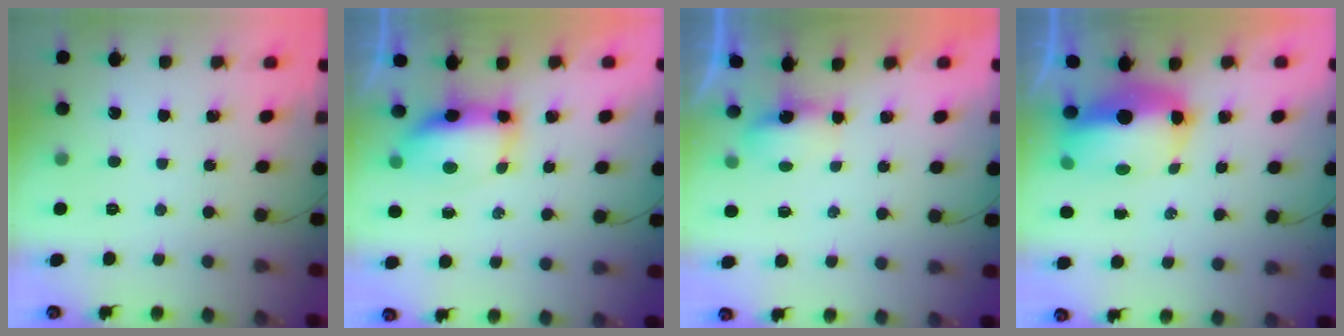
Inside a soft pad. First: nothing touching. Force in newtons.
{"total": 7.5, "press": 7.4, "slide": 1.4}
{"total": 3.7, "press": 3.7, "slide": 0.6}
{"total": 10.0, "press": 9.8, "slide": 2.0}